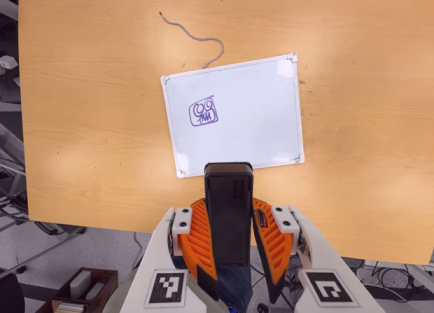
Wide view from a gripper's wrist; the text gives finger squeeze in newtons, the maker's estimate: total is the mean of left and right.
{"total": 11.3, "left": 8.7, "right": 13.9}